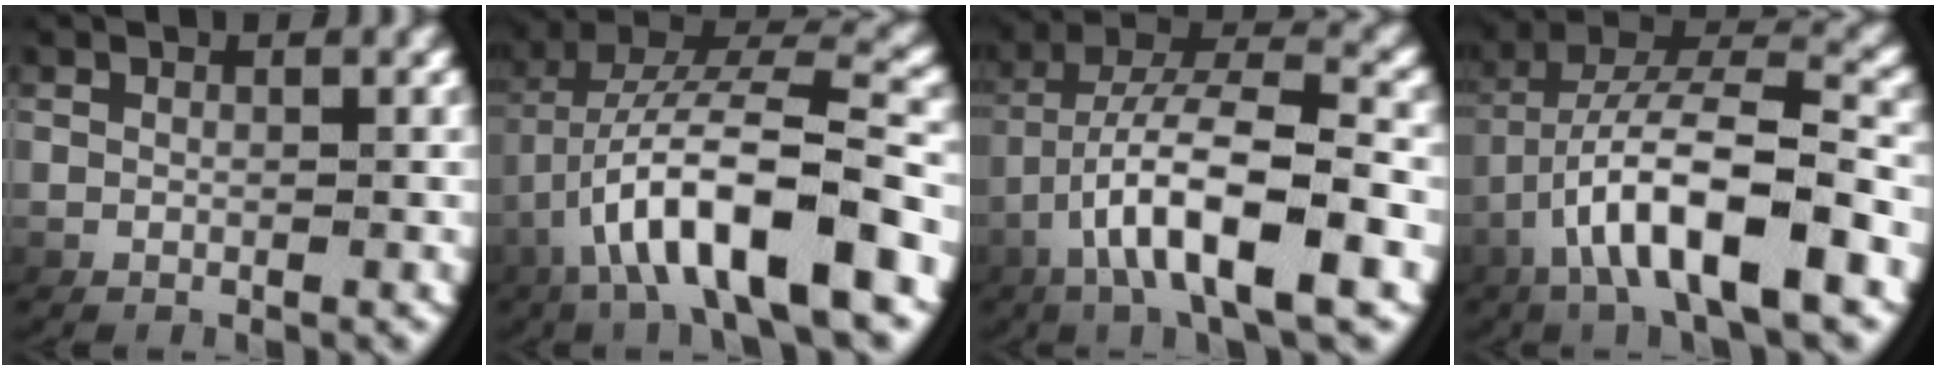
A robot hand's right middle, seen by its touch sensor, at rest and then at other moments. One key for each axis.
{"total": 7.9, "fx": -1.7, "fy": 2.1, "fz": 7.4, "tx": -0.125, "ty": 0.002, "tz": -0.020}
{"total": 7.5, "fx": -1.0, "fy": 2.3, "fz": 7.0, "tx": -0.131, "ty": -0.003, "tz": -0.010}
{"total": 7.2, "fx": -1.7, "fy": 2.2, "fz": 6.6, "tx": -0.118, "ty": -0.002, "tz": -0.018}